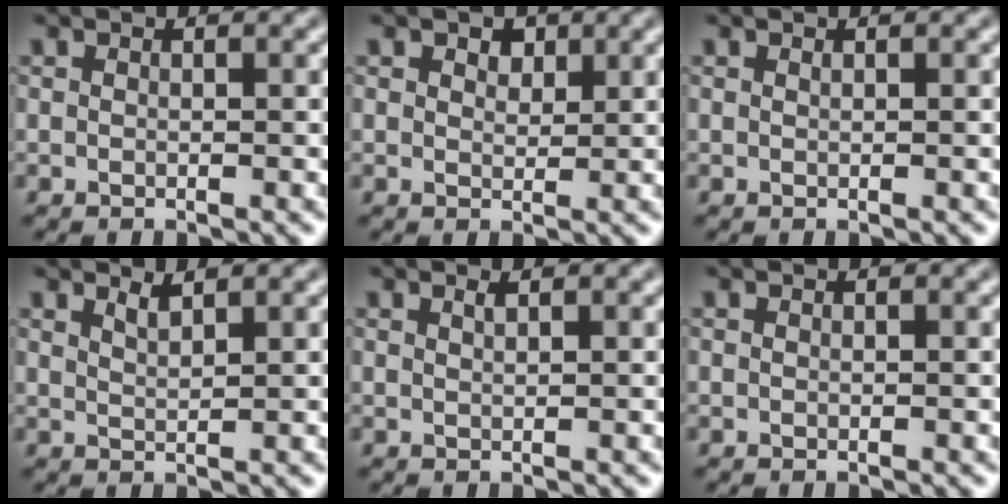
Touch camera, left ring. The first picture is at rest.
{"total": 1.7, "force": [1.2, 1.0, 0.7], "torque": [-0.008, -0.002, 0.017]}
{"total": 0.0}
{"total": 1.4, "force": [1.1, 0.3, 0.8], "torque": [-0.010, -0.002, 0.019]}
{"total": 0.7, "force": [0.6, 0.1, 0.4], "torque": [-0.005, -0.001, 0.010]}
{"total": 0.0}